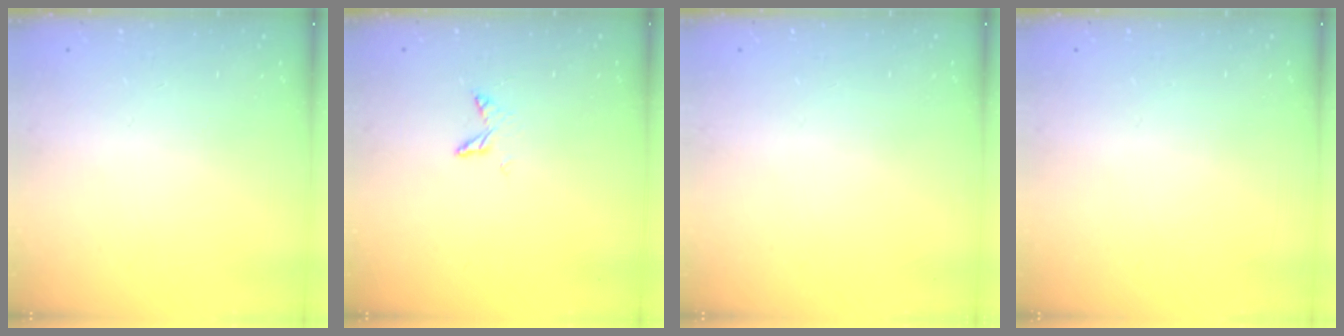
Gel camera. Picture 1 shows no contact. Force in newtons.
{"total": 4.6, "press": 4.6, "slide": 0.5}
{"total": 0.0}
{"total": 0.0}